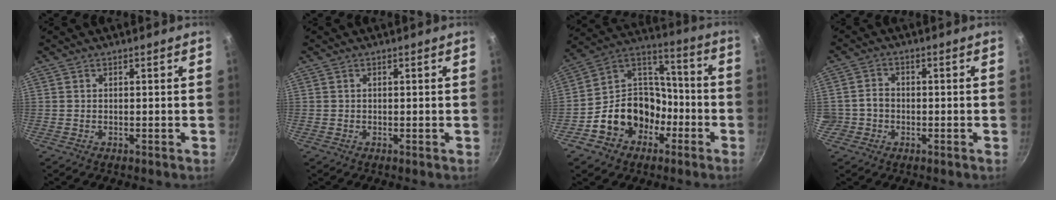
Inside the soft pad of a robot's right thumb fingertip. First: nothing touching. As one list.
[{"total": 0.0}, {"total": 16.5, "force": [-6.6, 13.1, 7.6], "torque": [-0.090, 0.075, -0.113]}, {"total": 3.5, "force": [-1.0, 3.1, 1.3], "torque": [-0.001, 0.016, -0.020]}]